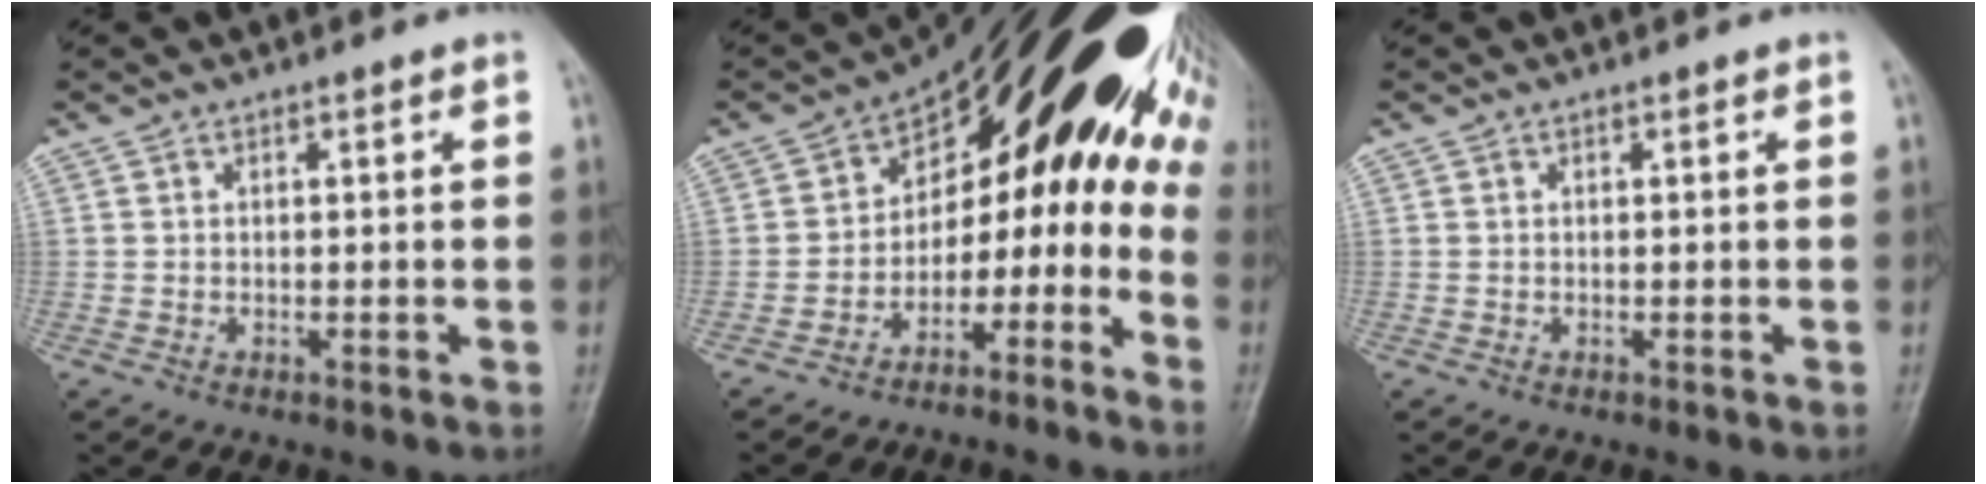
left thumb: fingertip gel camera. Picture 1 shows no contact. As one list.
[{"total": 20.7, "force": [-4.5, 13.4, 15.1], "torque": [-0.177, 0.144, -0.064]}, {"total": 0.0}]